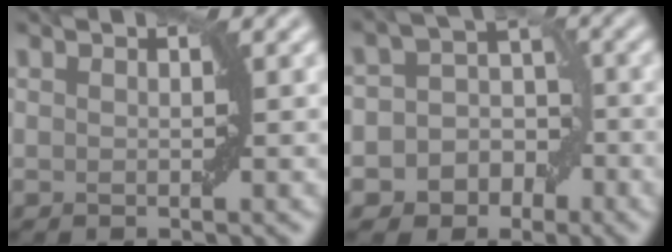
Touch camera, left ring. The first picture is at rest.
{"total": 7.3, "force": [-3.0, 6.4, 1.6], "torque": [-0.008, 0.017, -0.068]}